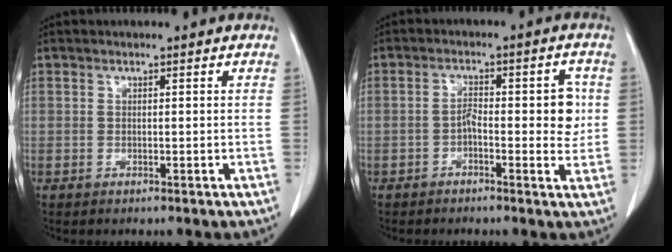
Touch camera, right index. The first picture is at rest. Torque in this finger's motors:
{"motor_torque": [0.06, 0.06, 0.18, 0.00]}